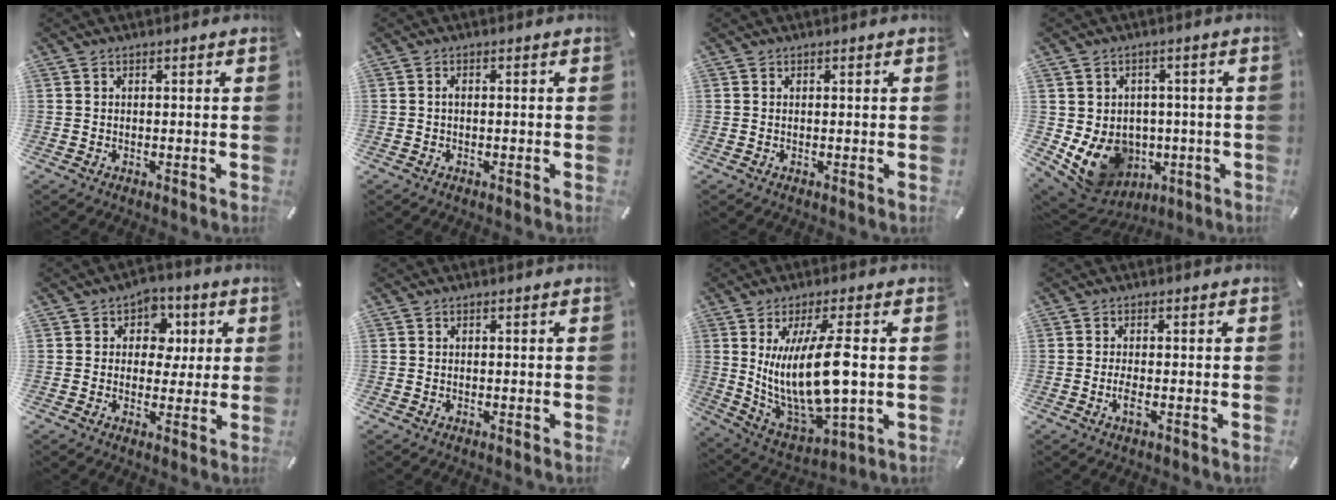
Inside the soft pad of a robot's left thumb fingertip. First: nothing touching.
{"total": 1.0, "force": [-0.2, 0.4, 0.9], "torque": [-0.017, 0.002, -0.005]}
{"total": 0.0}
{"total": 10.5, "force": [-1.7, 9.5, 4.2], "torque": [-0.092, -0.005, -0.020]}
{"total": 7.6, "force": [1.3, 6.7, 3.5], "torque": [-0.030, -0.002, 0.013]}
{"total": 0.0}
{"total": 17.1, "force": [1.9, 5.7, 16.0], "torque": [-0.326, -0.025, 0.024]}
{"total": 2.4, "force": [-0.6, 0.6, 2.2], "torque": [-0.053, -0.005, -0.015]}